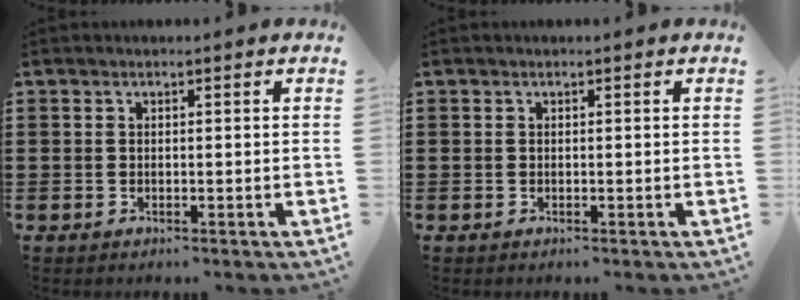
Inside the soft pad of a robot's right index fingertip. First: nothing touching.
{"total": 0.0}